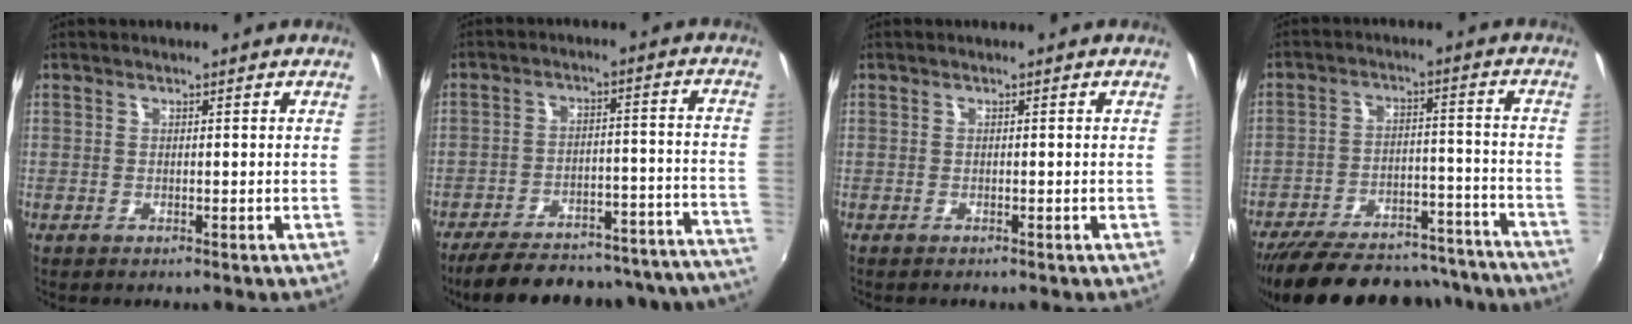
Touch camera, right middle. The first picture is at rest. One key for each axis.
{"total": 31.9, "fx": -28.9, "fy": 6.8, "fz": 11.7, "tx": -0.178, "ty": 0.006, "tz": -0.362}
{"total": 0.0}
{"total": 28.3, "fx": -24.6, "fy": 9.0, "fz": 10.8, "tx": -0.211, "ty": 0.011, "tz": -0.323}